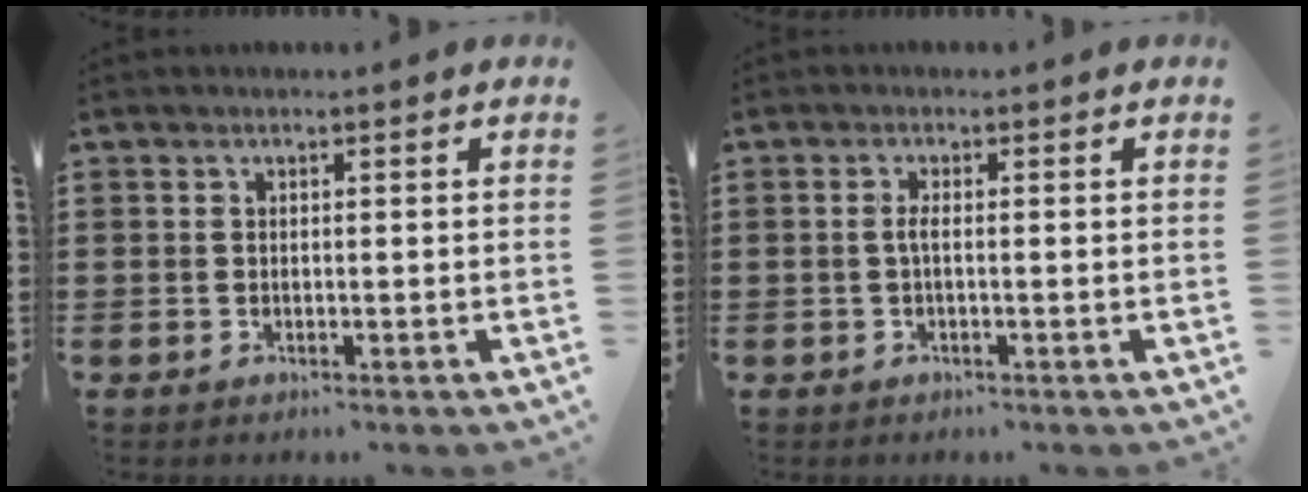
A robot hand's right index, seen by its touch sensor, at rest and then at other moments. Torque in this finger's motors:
{"motor_torque": [0.36, -0.17, 0.14, 0.06]}